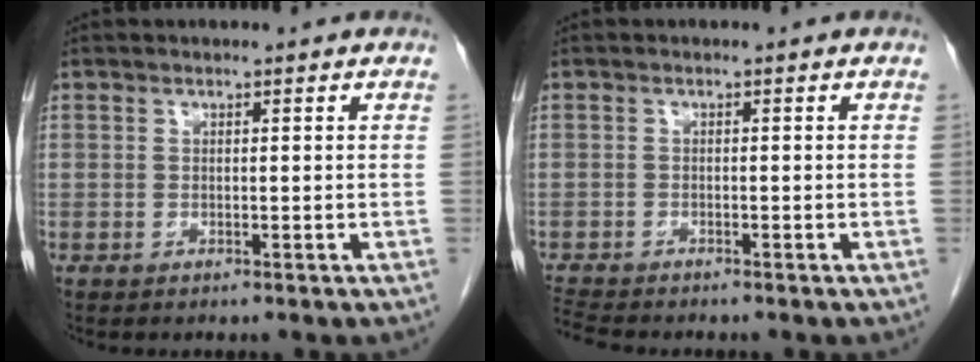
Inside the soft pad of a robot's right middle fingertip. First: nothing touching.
{"total": 3.4, "force": [-3.3, -0.1, 0.8], "torque": [-0.022, -0.019, -0.060]}